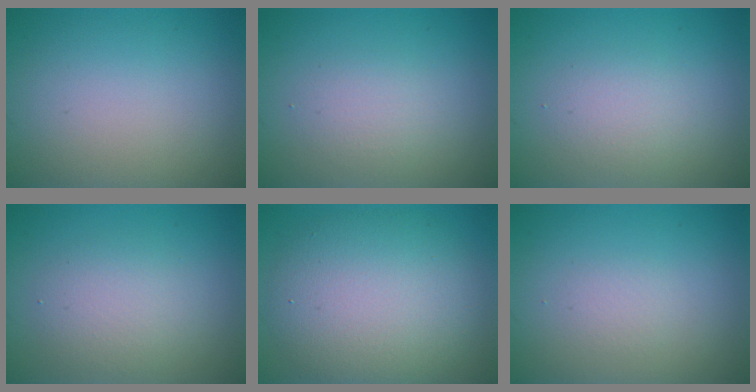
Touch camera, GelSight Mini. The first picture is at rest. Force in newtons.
{"total": 1.7, "press": 1.7, "slide": 0.2}
{"total": 2.1, "press": 2.1, "slide": 0.1}
{"total": 2.8, "press": 2.8, "slide": 0.2}
{"total": 8.6, "press": 8.5, "slide": 0.6}
{"total": 1.0, "press": 1.0, "slide": 0.1}